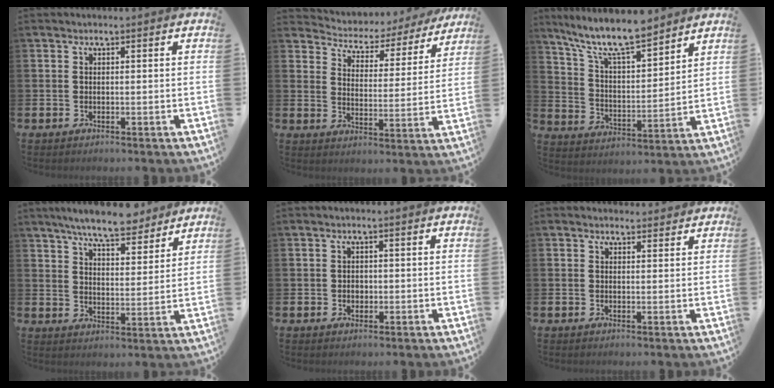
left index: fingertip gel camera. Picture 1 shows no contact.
{"total": 4.3, "force": [4.1, 1.5, 0.2], "torque": [-0.036, -0.035, 0.063]}
{"total": 10.4, "force": [9.1, 1.9, 4.7], "torque": [-0.120, -0.051, 0.159]}
{"total": 8.2, "force": [7.5, 1.3, 2.9], "torque": [-0.071, -0.035, 0.134]}
{"total": 1.3, "force": [-0.2, 1.1, 0.7], "torque": [-0.005, 0.005, -0.007]}
{"total": 1.2, "force": [1.1, 0.4, 0.2], "torque": [0.003, 0.000, 0.019]}